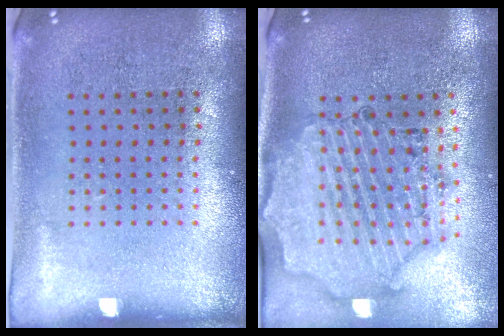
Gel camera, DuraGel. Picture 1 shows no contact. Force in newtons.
{"total": 1.9, "press": 1.8, "slide": 0.4}